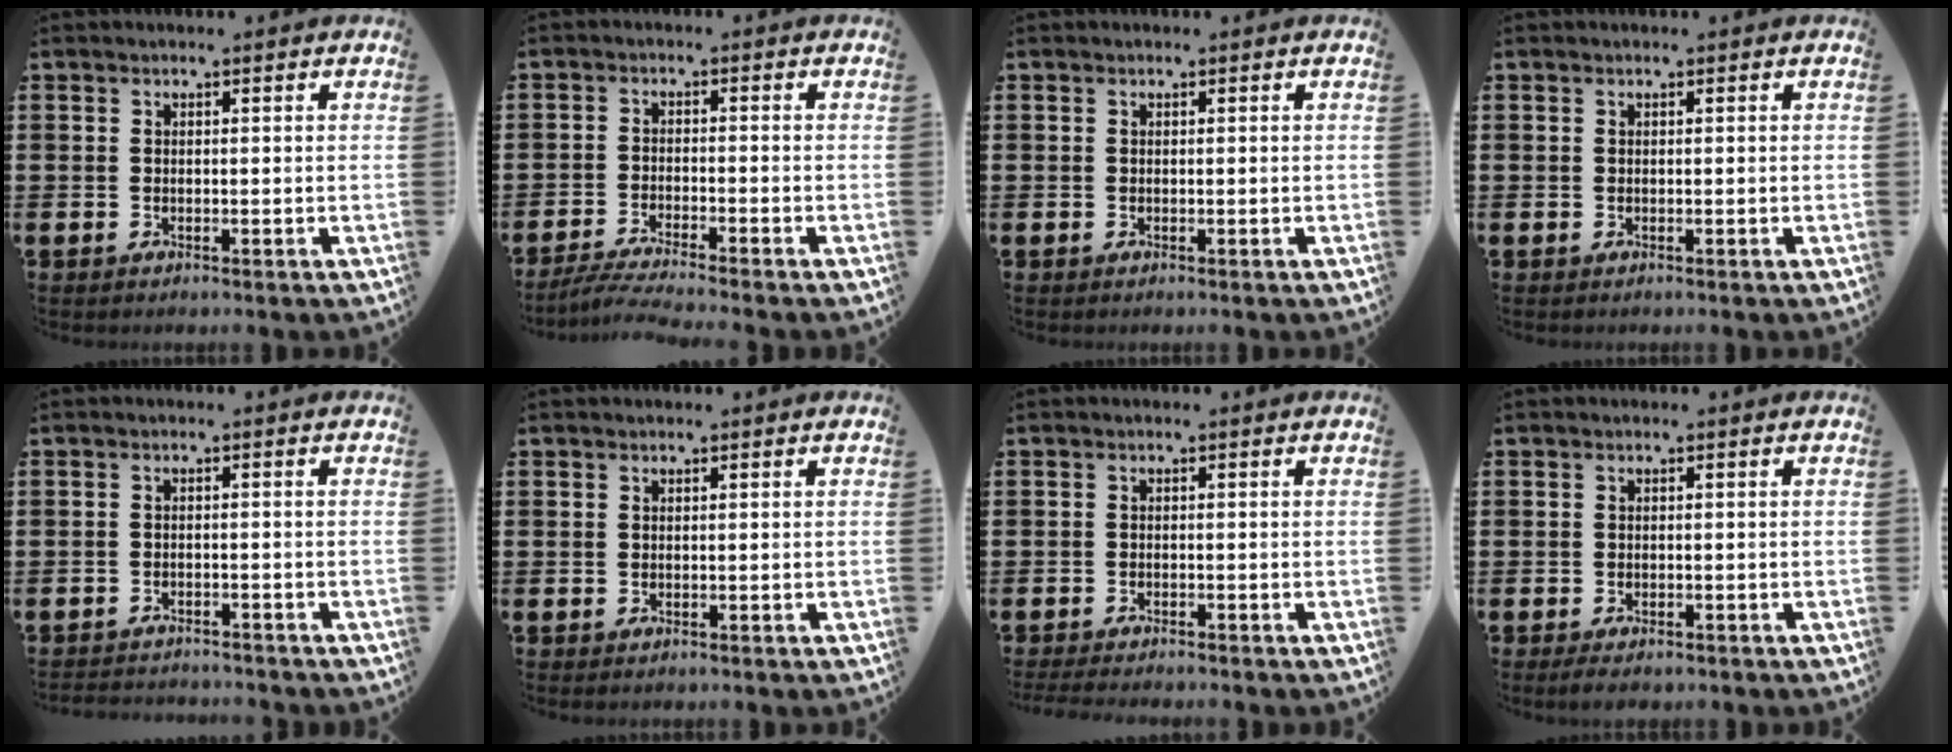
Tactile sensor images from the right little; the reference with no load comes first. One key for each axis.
{"total": 3.2, "fx": -2.8, "fy": -0.2, "fz": 1.6, "tx": -0.023, "ty": -0.004, "tz": -0.051}
{"total": 0.0}
{"total": 0.0}
{"total": 1.6, "fx": -1.6, "fy": 0.0, "fz": -0.2, "tx": -0.002, "ty": 0.003, "tz": -0.035}
{"total": 0.0}
{"total": 1.1, "fx": -1.1, "fy": 0.0, "fz": 0.3, "tx": -0.007, "ty": 0.002, "tz": -0.022}
{"total": 0.9, "fx": -0.6, "fy": 0.3, "fz": 0.6, "tx": -0.013, "ty": -0.001, "tz": -0.013}